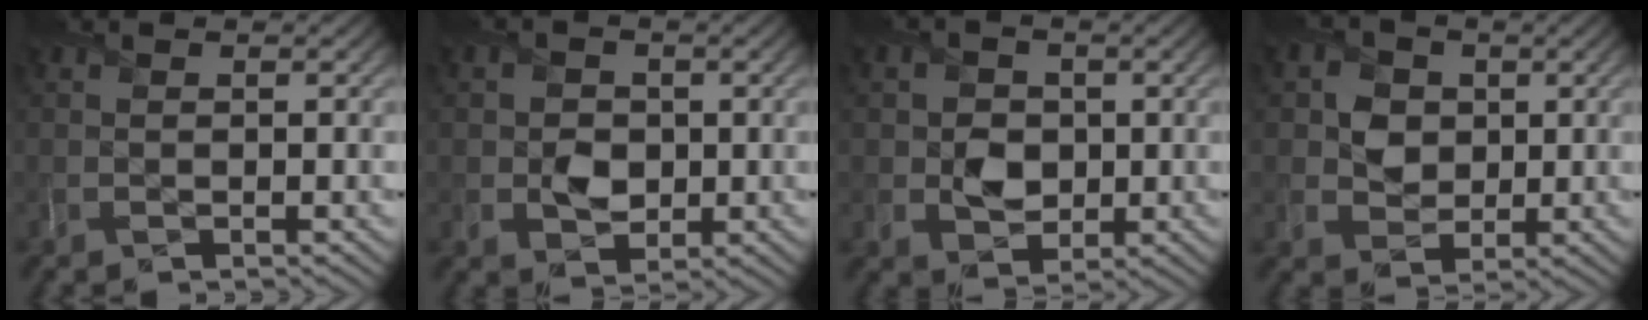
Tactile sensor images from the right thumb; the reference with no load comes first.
{"total": 3.4, "force": [-0.3, 3.0, 1.6], "torque": [-0.032, -0.008, -0.009]}
{"total": 4.0, "force": [-0.1, 3.6, 1.8], "torque": [-0.041, -0.007, -0.008]}
{"total": 4.6, "force": [0.7, 4.1, 1.9], "torque": [-0.047, -0.001, -0.001]}